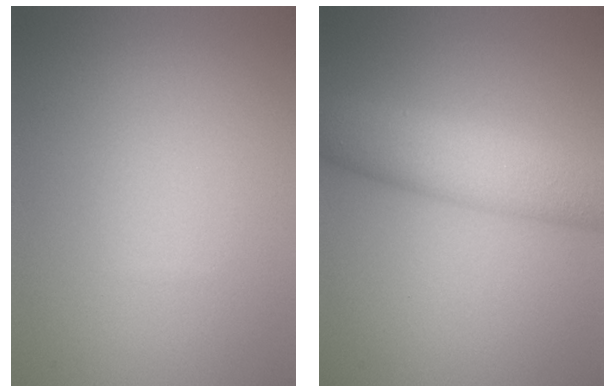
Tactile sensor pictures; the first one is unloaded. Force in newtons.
{"total": 6.3, "press": 6.3, "slide": 0.2}